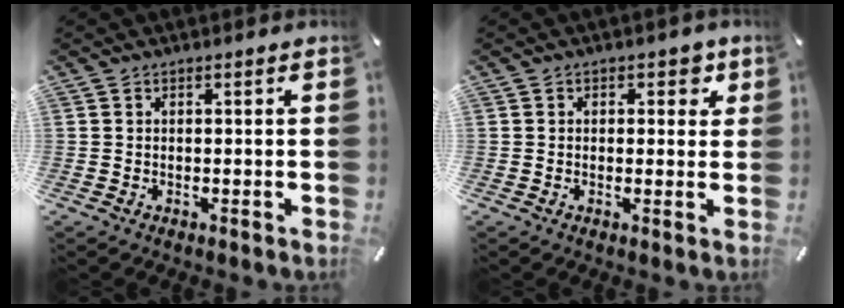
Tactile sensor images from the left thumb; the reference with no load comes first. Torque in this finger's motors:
{"motor_torque": [0.08, -0.32, -0.17, 0.12, -0.04]}